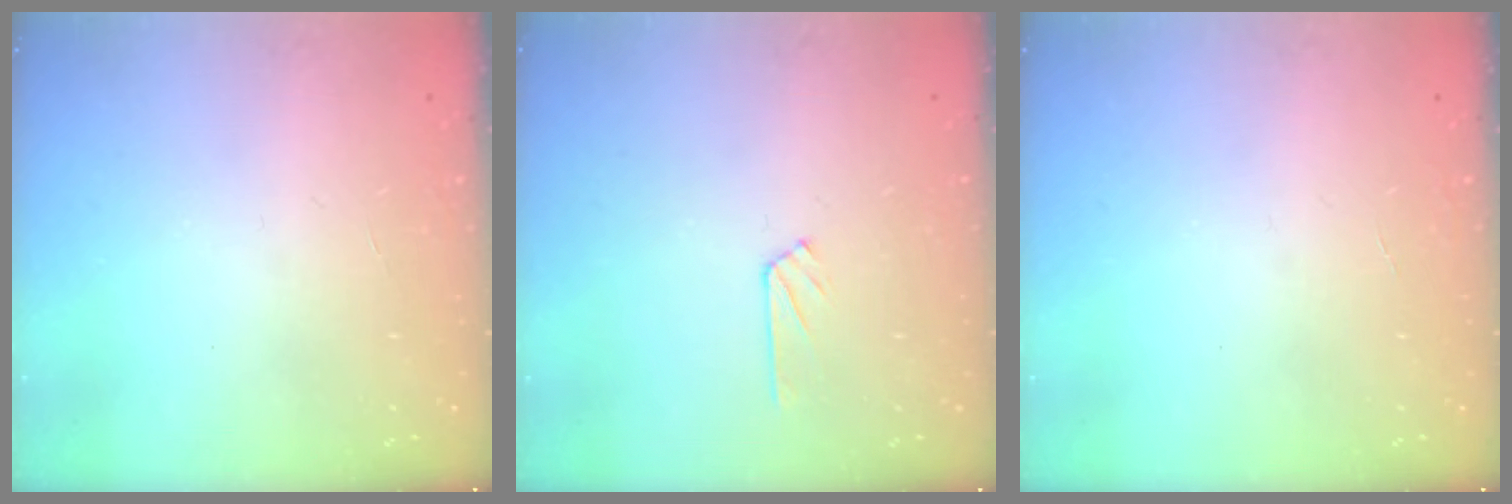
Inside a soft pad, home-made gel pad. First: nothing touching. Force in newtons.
{"total": 4.2, "press": 4.2, "slide": 0.5}
{"total": 0.0}